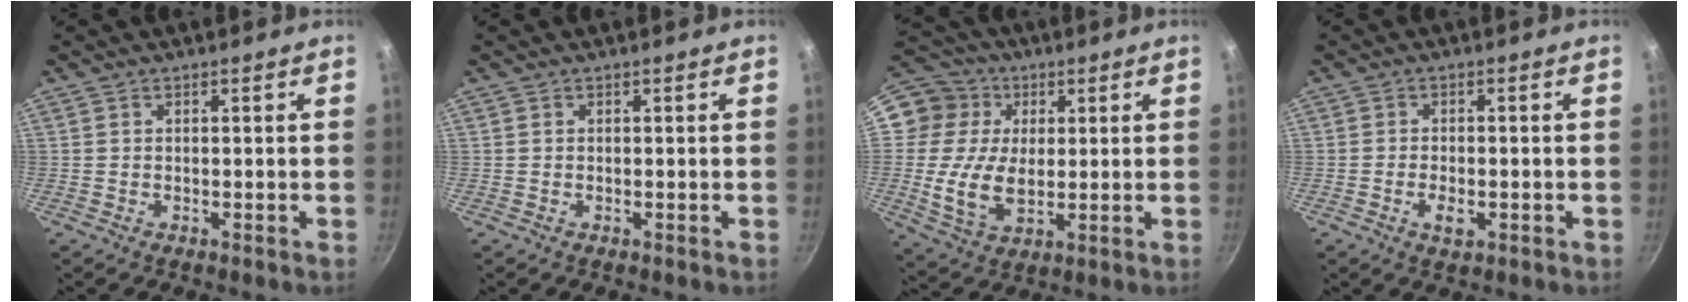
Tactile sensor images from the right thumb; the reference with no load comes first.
{"total": 0.0}
{"total": 14.4, "force": [2.5, 11.8, 7.9], "torque": [-0.132, -0.004, 0.038]}
{"total": 3.4, "force": [-1.2, 1.8, 2.7], "torque": [-0.049, 0.005, -0.022]}